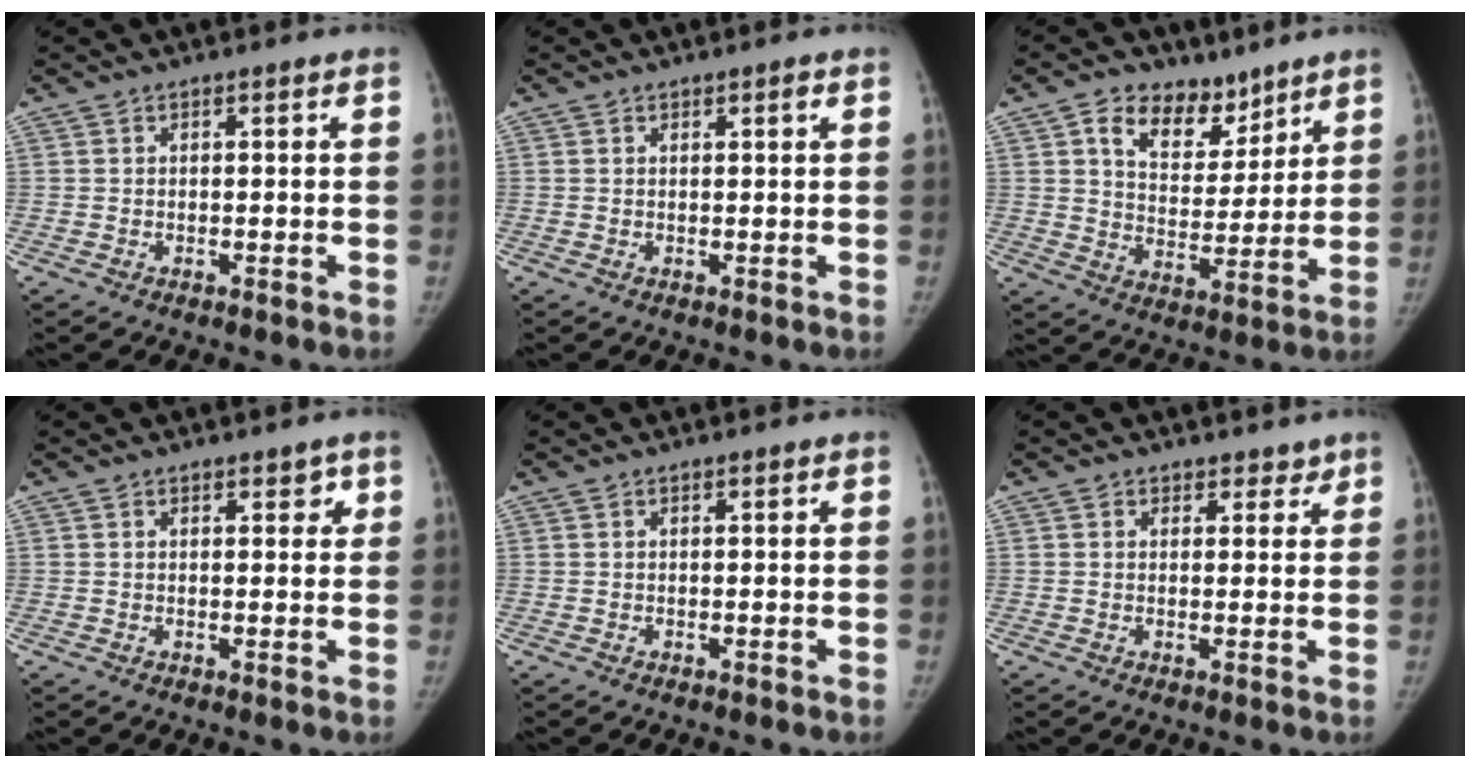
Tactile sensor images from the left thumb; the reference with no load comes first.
{"total": 0.7, "force": [0.5, 0.2, 0.4], "torque": [-0.001, -0.002, 0.007]}
{"total": 11.5, "force": [7.1, 7.4, 5.1], "torque": [-0.043, -0.040, 0.122]}
{"total": 2.3, "force": [1.4, 1.3, 1.2], "torque": [0.008, -0.005, 0.017]}
{"total": 0.0}
{"total": 2.5, "force": [1.9, 1.6, 0.0], "torque": [0.031, -0.010, 0.019]}